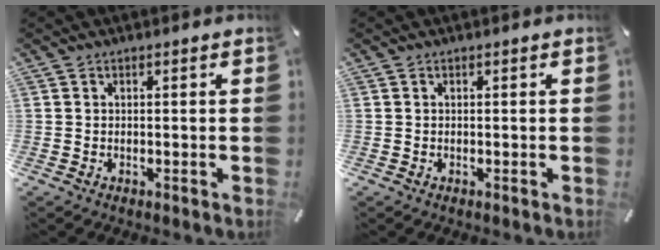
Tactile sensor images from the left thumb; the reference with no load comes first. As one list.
[{"total": 0.0}]